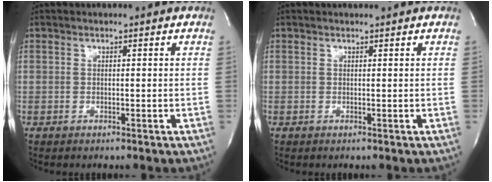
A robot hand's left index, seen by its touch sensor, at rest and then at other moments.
{"total": 0.6, "force": [0.6, -0.1, 0.1], "torque": [-0.005, 0.005, 0.011]}